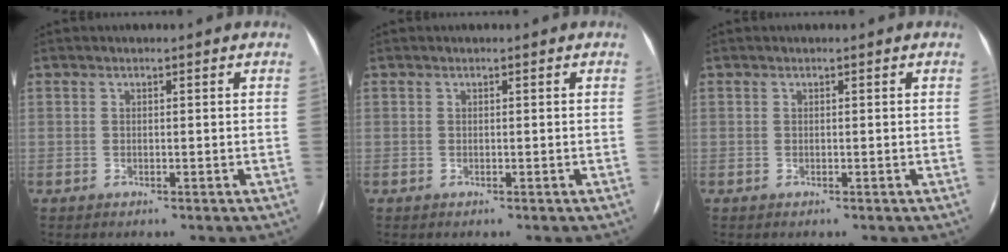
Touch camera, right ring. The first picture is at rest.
{"total": 0.0}
{"total": 0.0}